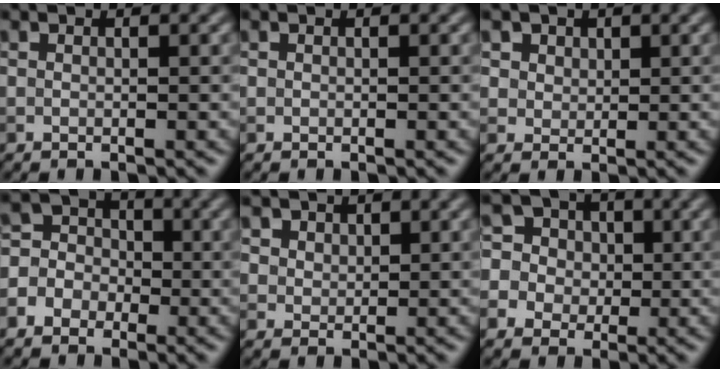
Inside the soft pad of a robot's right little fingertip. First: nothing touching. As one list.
[{"total": 0.0}, {"total": 4.2, "force": [2.3, 3.1, 1.7], "torque": [-0.042, 0.002, 0.037]}, {"total": 4.6, "force": [-1.7, 4.1, 1.3], "torque": [0.000, 0.015, -0.043]}, {"total": 3.5, "force": [2.1, 2.5, 1.4], "torque": [-0.047, -0.001, 0.044]}, {"total": 7.9, "force": [1.6, 7.4, 2.3], "torque": [-0.063, 0.047, 0.013]}]